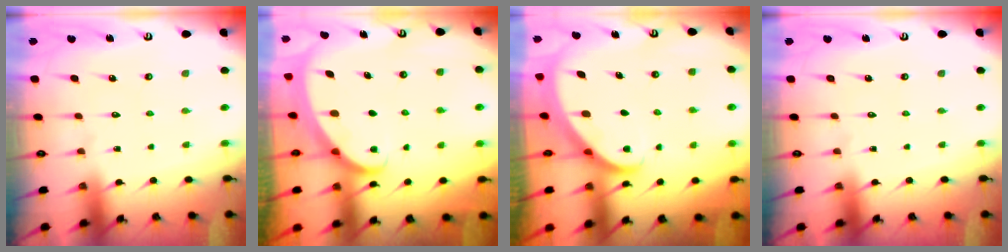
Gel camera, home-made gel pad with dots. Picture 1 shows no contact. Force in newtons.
{"total": 2.0, "press": 2.0, "slide": 0.2}
{"total": 2.2, "press": 2.2, "slide": 0.3}
{"total": 0.0}